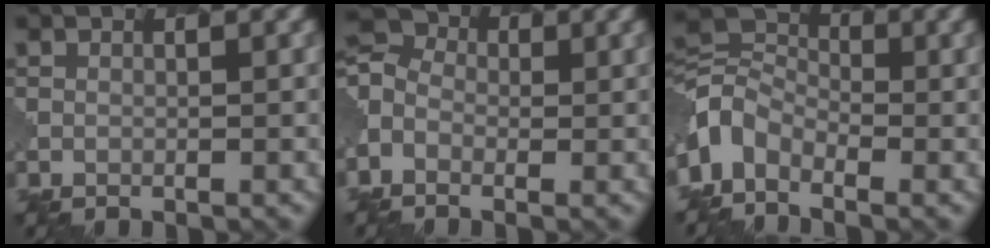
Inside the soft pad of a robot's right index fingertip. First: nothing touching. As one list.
[{"total": 4.6, "force": [-1.2, 3.5, 2.8], "torque": [-0.069, 0.003, -0.027]}, {"total": 5.2, "force": [-2.6, 3.4, 2.9], "torque": [-0.057, 0.007, -0.073]}]